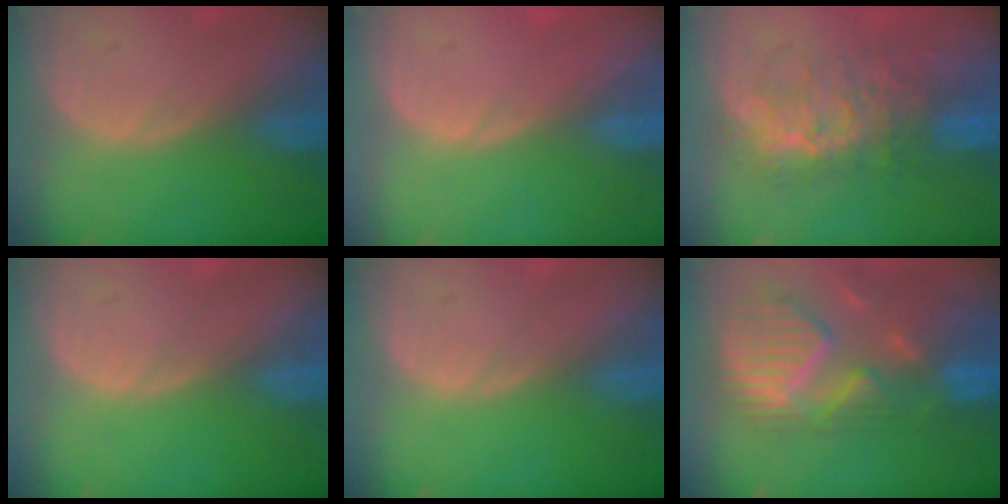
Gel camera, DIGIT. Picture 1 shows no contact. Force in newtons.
{"total": 0.5, "press": 0.0, "slide": 0.5}
{"total": 8.0, "press": 7.8, "slide": 2.1}
{"total": 0.0}
{"total": 0.0}
{"total": 11.9, "press": 10.3, "slide": 5.9}